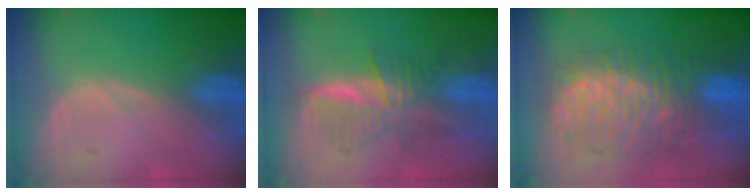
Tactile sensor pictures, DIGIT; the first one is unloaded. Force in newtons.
{"total": 6.0, "press": 6.0, "slide": 0.1}
{"total": 11.0, "press": 10.9, "slide": 1.3}